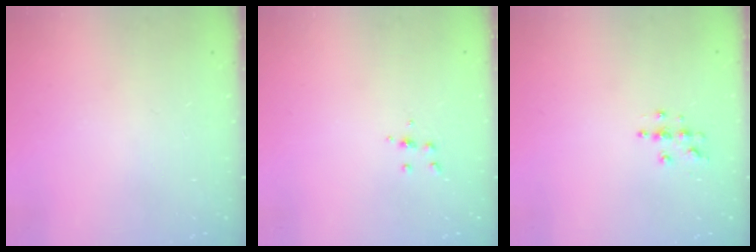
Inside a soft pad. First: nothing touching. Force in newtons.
{"total": 4.1, "press": 4.1, "slide": 0.6}
{"total": 3.8, "press": 3.8, "slide": 0.3}